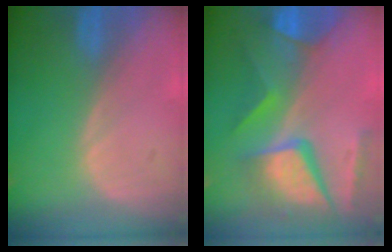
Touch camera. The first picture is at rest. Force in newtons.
{"total": 11.8, "press": 9.8, "slide": 6.6}